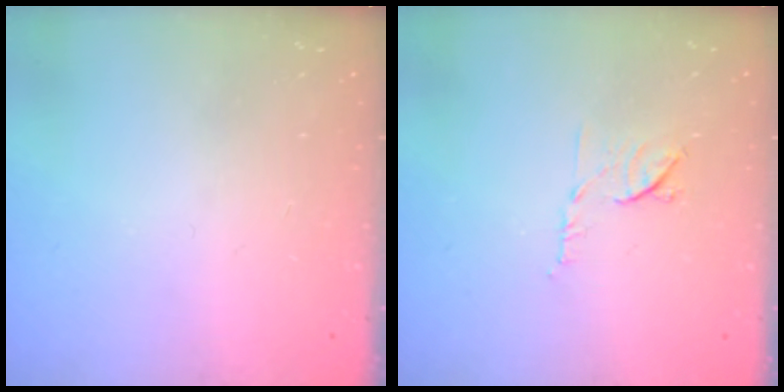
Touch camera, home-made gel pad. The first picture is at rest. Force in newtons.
{"total": 7.8, "press": 7.8, "slide": 0.9}